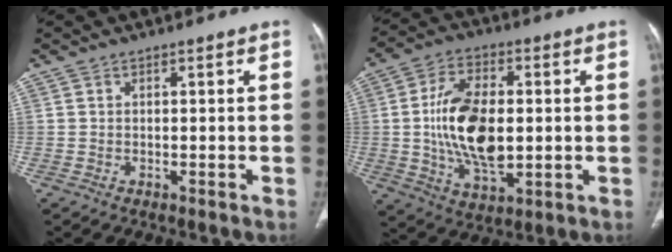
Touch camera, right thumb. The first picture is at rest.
{"total": 16.7, "force": [0.6, 9.7, 13.6], "torque": [-0.228, -0.003, 0.016]}